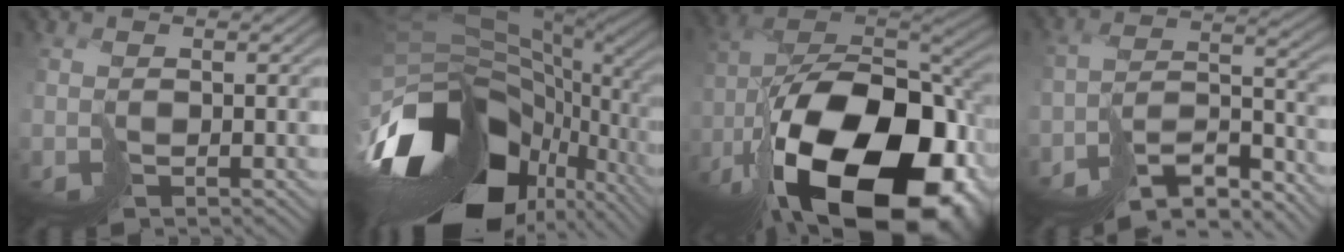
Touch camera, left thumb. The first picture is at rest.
{"total": 17.5, "force": [-5.4, 10.7, 12.7], "torque": [-0.260, -0.028, -0.053]}
{"total": 21.3, "force": [-10.0, 10.9, 15.3], "torque": [-0.292, -0.033, -0.139]}
{"total": 11.7, "force": [-9.8, 3.1, 5.5], "torque": [-0.102, 0.001, -0.157]}